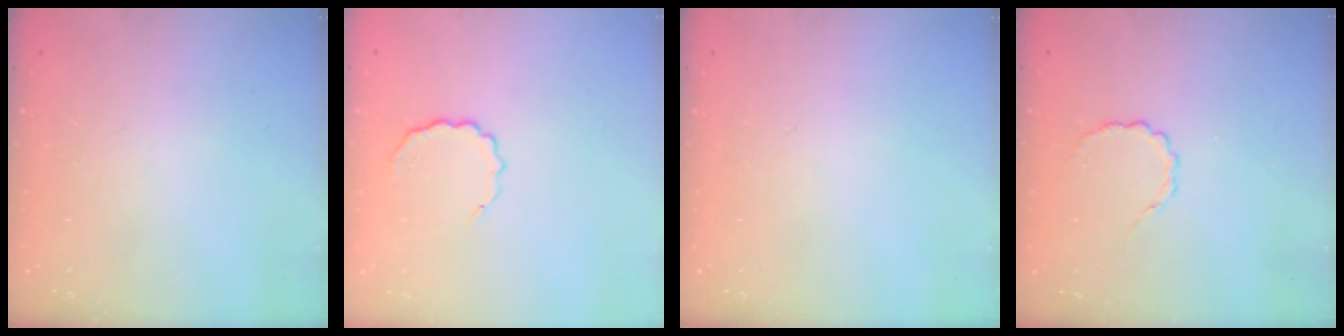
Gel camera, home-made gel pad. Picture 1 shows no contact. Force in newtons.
{"total": 5.9, "press": 5.7, "slide": 1.3}
{"total": 0.0}
{"total": 2.4, "press": 2.2, "slide": 0.9}